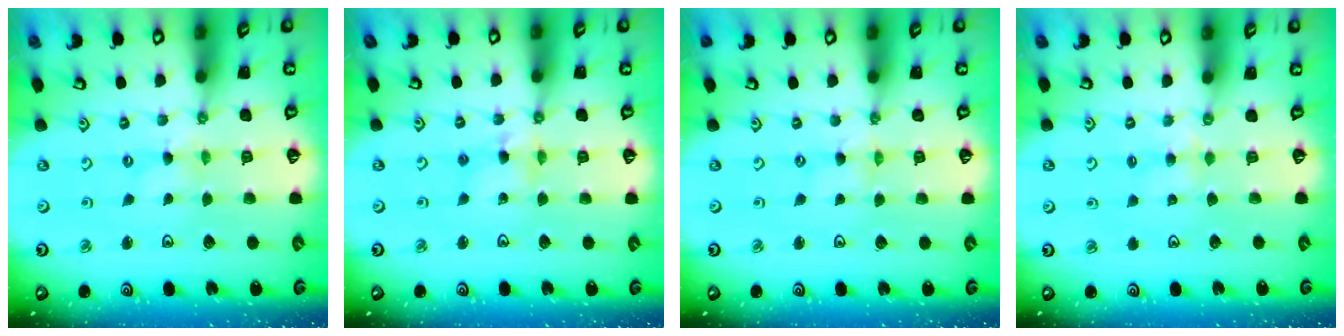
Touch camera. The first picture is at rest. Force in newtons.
{"total": 5.8, "press": 5.8, "slide": 0.5}
{"total": 0.0}
{"total": 2.8, "press": 2.8, "slide": 0.5}